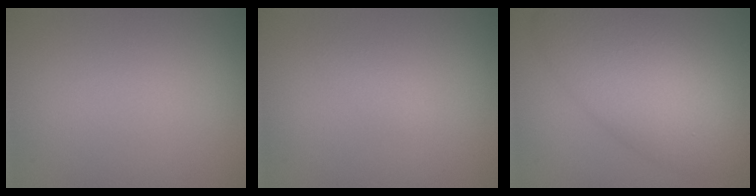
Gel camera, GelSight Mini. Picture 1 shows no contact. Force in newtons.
{"total": 1.0, "press": 1.0, "slide": 0.1}
{"total": 9.1, "press": 9.1, "slide": 0.4}